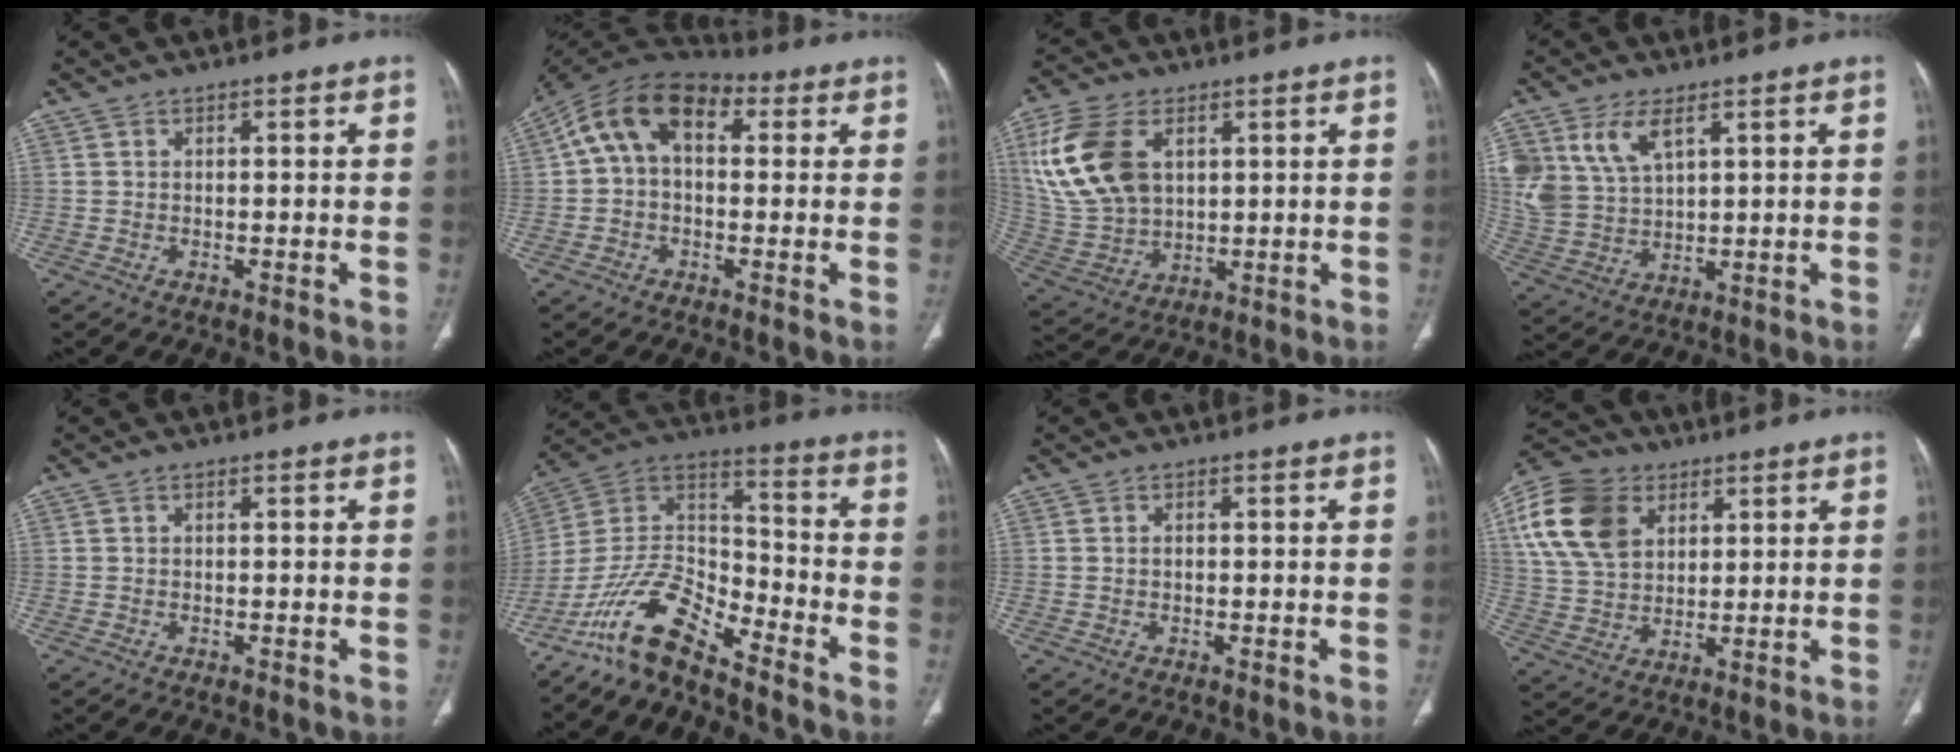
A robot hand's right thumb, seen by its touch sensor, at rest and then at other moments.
{"total": 12.8, "force": [2.8, 8.0, 9.6], "torque": [-0.153, 0.041, 0.034]}
{"total": 17.1, "force": [5.2, 11.1, 11.9], "torque": [-0.239, -0.011, 0.115]}
{"total": 11.0, "force": [5.3, 6.4, 7.2], "torque": [-0.152, -0.011, 0.118]}
{"total": 0.0}
{"total": 13.3, "force": [-10.9, 3.8, 6.7], "torque": [-0.123, 0.091, -0.216]}
{"total": 0.9, "force": [0.0, 0.6, 0.6], "torque": [-0.014, 0.004, 0.000]}
{"total": 16.2, "force": [6.1, 11.8, 9.3], "torque": [-0.169, -0.003, 0.114]}